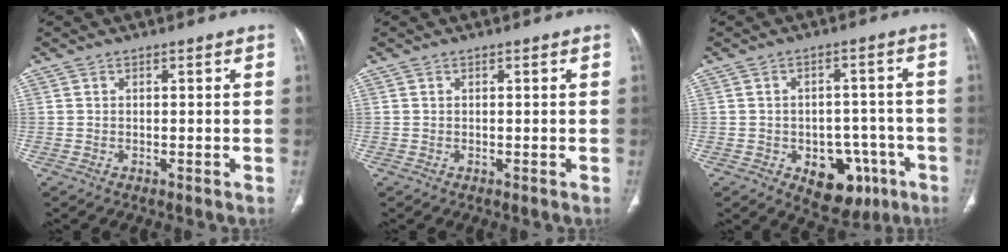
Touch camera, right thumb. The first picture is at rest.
{"total": 0.0}
{"total": 11.7, "force": [-5.1, 7.8, 7.2], "torque": [-0.055, 0.035, -0.057]}